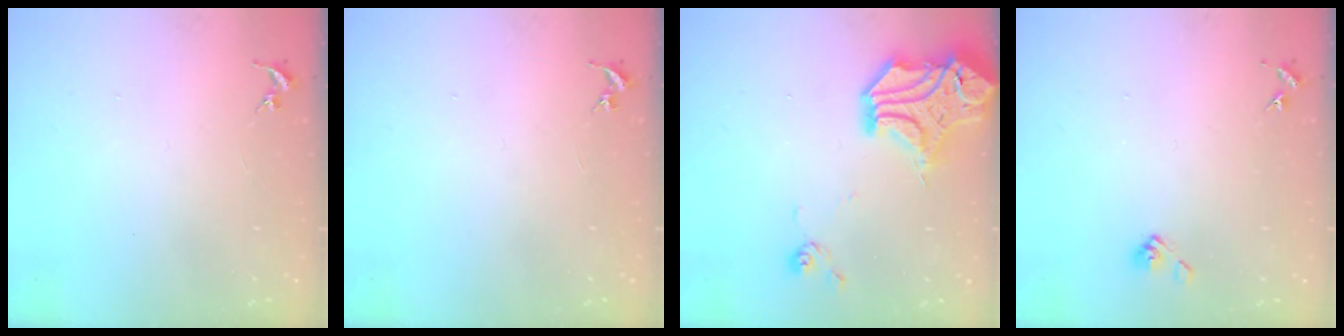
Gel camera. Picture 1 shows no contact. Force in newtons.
{"total": 0.0}
{"total": 19.9, "press": 19.7, "slide": 2.8}
{"total": 5.2, "press": 4.6, "slide": 2.4}